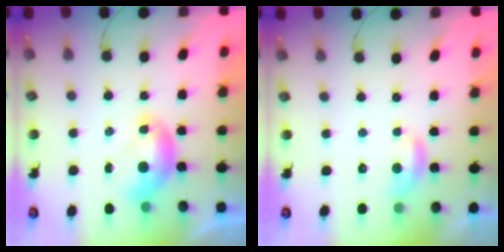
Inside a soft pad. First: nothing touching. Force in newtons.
{"total": 1.1, "press": 0.8, "slide": 0.7}